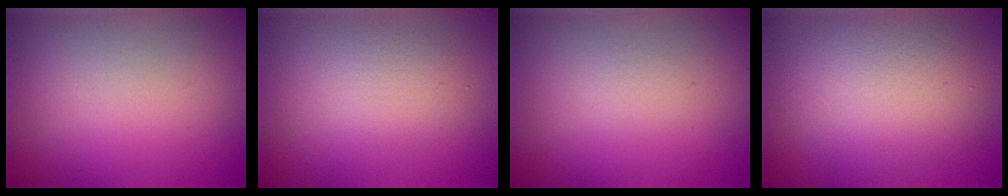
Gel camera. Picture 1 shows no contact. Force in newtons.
{"total": 1.9, "press": 1.9, "slide": 0.1}
{"total": 0.6, "press": 0.6, "slide": 0.1}
{"total": 5.5, "press": 5.5, "slide": 0.2}